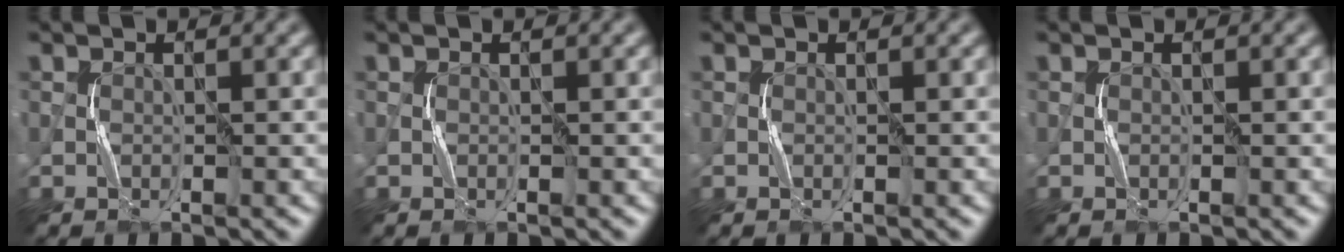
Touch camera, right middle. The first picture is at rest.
{"total": 0.0}
{"total": 0.0}
{"total": 0.0}